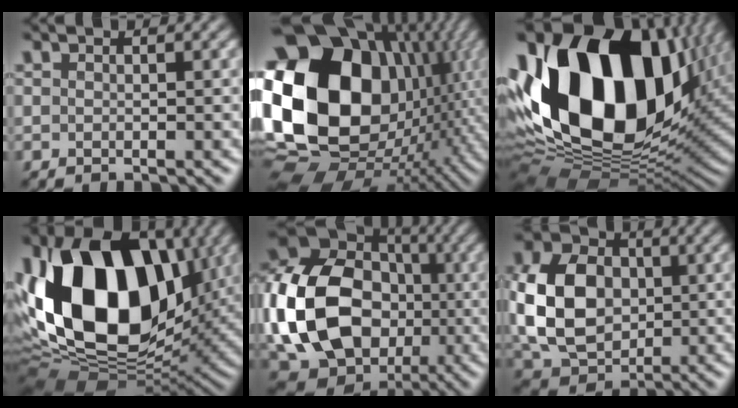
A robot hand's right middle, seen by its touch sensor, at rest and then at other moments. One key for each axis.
{"total": 20.7, "fx": 2.4, "fy": 15.9, "fz": 13.1, "tx": -0.285, "ty": 0.005, "tz": 0.068}
{"total": 20.1, "fx": 5.2, "fy": 13.2, "fz": 14.3, "tx": -0.298, "ty": 0.008, "tz": 0.088}
{"total": 17.7, "fx": 2.7, "fy": 11.8, "fz": 12.9, "tx": -0.262, "ty": 0.006, "tz": 0.041}
{"total": 18.9, "fx": -2.1, "fy": 15.4, "fz": 10.7, "tx": -0.248, "ty": -0.006, "tz": -0.039}
{"total": 10.0, "fx": 0.4, "fy": 7.7, "fz": 6.4, "tx": -0.153, "ty": 0.011, "tz": 0.002}